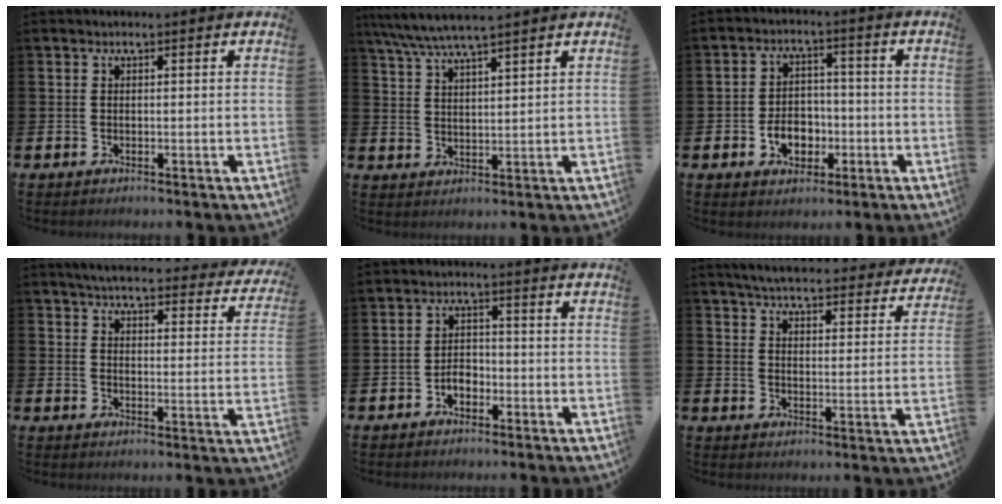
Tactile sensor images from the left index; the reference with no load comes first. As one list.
[{"total": 5.9, "force": [5.5, 0.2, 2.3], "torque": [-0.063, -0.020, 0.098]}, {"total": 5.0, "force": [-1.7, 3.8, 2.8], "torque": [-0.039, 0.003, -0.039]}, {"total": 4.8, "force": [4.5, 0.6, 1.6], "torque": [-0.043, -0.031, 0.074]}, {"total": 2.6, "force": [-1.5, 1.7, 1.3], "torque": [-0.024, 0.006, -0.033]}, {"total": 5.3, "force": [5.1, 0.5, 1.3], "torque": [-0.041, -0.036, 0.087]}]